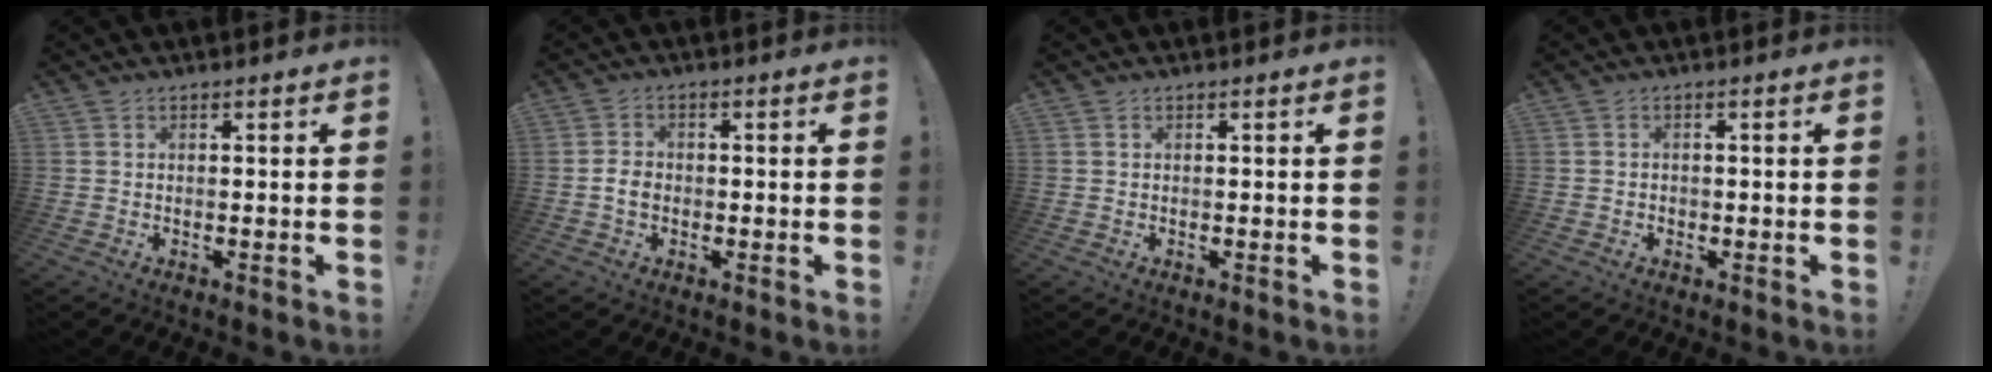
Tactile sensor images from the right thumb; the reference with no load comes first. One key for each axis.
{"total": 3.5, "fx": -1.1, "fy": 2.7, "fz": 2.0, "tx": -0.030, "ty": 0.005, "tz": -0.021}
{"total": 0.0}
{"total": 1.1, "fx": -0.6, "fy": 0.9, "fz": 0.2, "tx": -0.001, "ty": 0.002, "tz": -0.011}